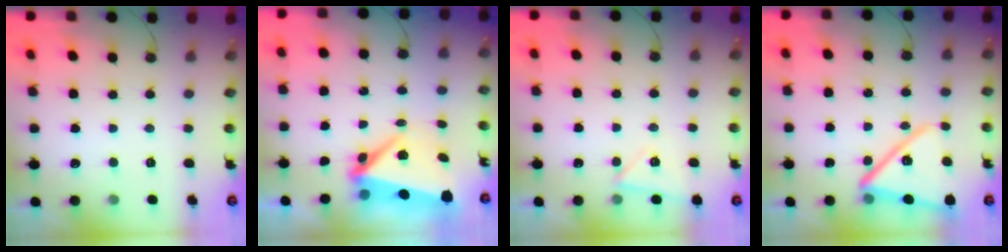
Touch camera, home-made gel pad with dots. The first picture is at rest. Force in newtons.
{"total": 7.2, "press": 7.0, "slide": 1.8}
{"total": 5.1, "press": 3.4, "slide": 3.8}
{"total": 15.7, "press": 15.6, "slide": 1.0}